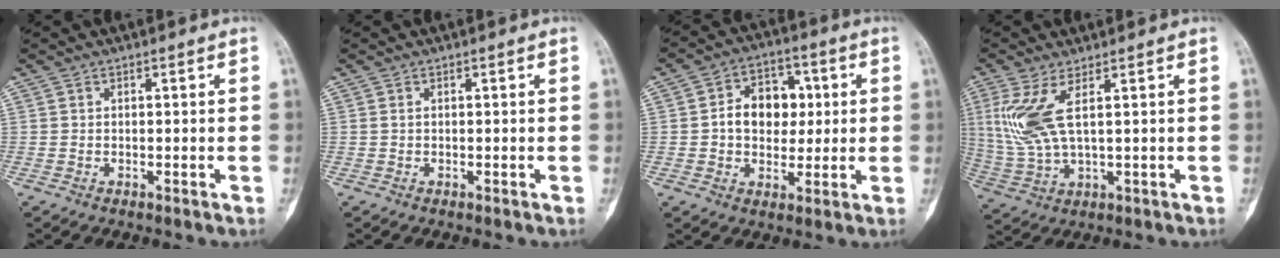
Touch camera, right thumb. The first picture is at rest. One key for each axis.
{"total": 0.0}
{"total": 10.7, "fx": 1.0, "fy": 8.0, "fz": 7.0, "tx": -0.060, "ty": 0.015, "tz": 0.012}
{"total": 8.7, "fx": 2.6, "fy": 2.6, "fz": 7.8, "tx": -0.204, "ty": -0.012, "tz": 0.065}